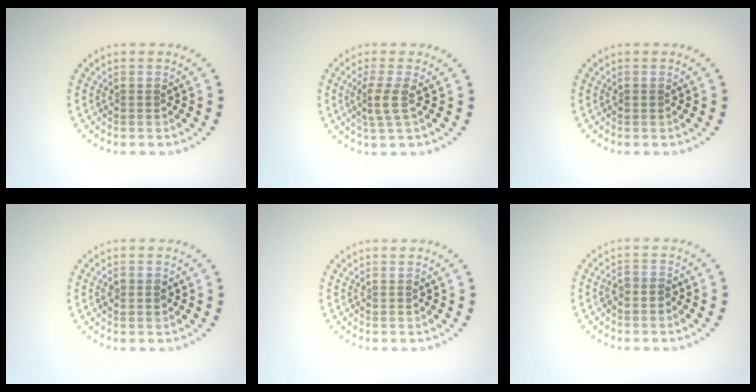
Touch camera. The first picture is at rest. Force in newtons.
{"total": 2.3, "press": 1.8, "slide": 1.6}
{"total": 0.5, "press": 0.5, "slide": 0.1}
{"total": 1.6, "press": 1.6, "slide": 0.1}
{"total": 0.0}
{"total": 1.1, "press": 0.9, "slide": 0.7}